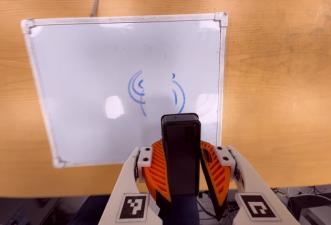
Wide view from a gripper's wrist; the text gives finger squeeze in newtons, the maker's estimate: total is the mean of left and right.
{"total": 8.7, "left": 9.4, "right": 8.0}